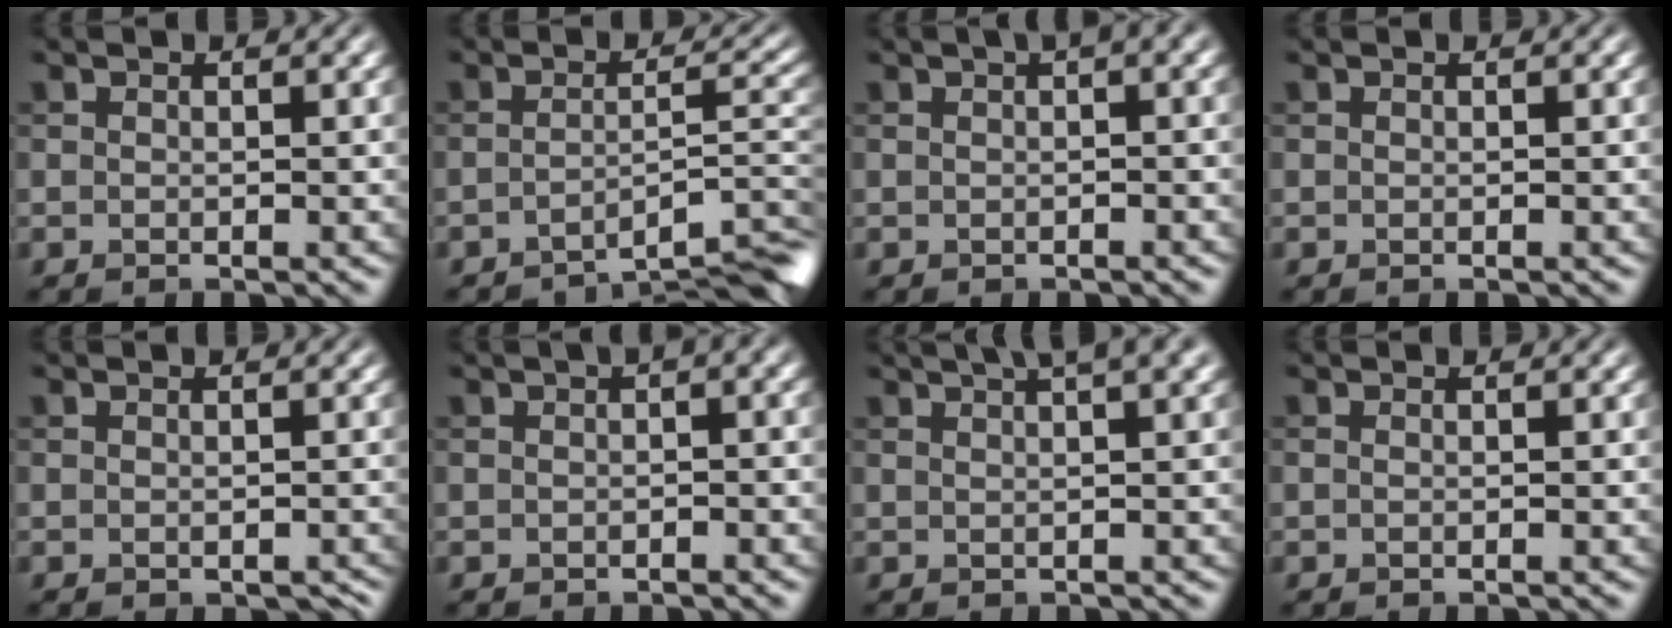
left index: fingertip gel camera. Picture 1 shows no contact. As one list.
[{"total": 6.1, "force": [-4.5, 1.0, 4.0], "torque": [-0.047, 0.003, -0.070]}, {"total": 2.7, "force": [1.0, 0.6, 2.4], "torque": [-0.028, 0.011, 0.007]}, {"total": 0.0}, {"total": 0.8, "force": [-0.4, 0.4, 0.6], "torque": [-0.010, -0.005, -0.002]}, {"total": 2.2, "force": [0.5, 0.5, 2.1], "torque": [-0.024, 0.008, 0.003]}, {"total": 5.5, "force": [3.6, 1.2, 4.0], "torque": [-0.037, 0.018, 0.037]}, {"total": 0.0}]